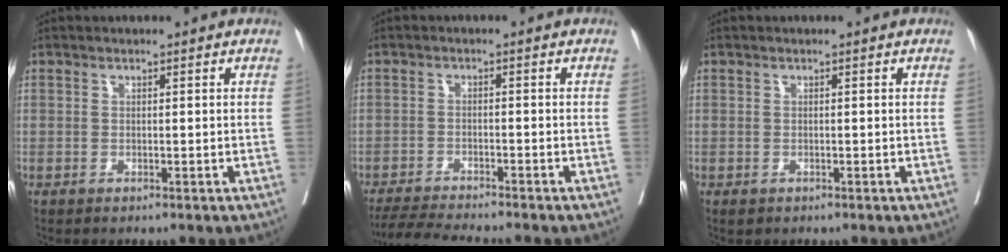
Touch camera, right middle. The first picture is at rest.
{"total": 7.1, "force": [-6.7, -0.6, 2.5], "torque": [-0.040, -0.018, -0.111]}
{"total": 0.6, "force": [-0.3, 0.5, 0.2], "torque": [-0.009, 0.000, 0.000]}